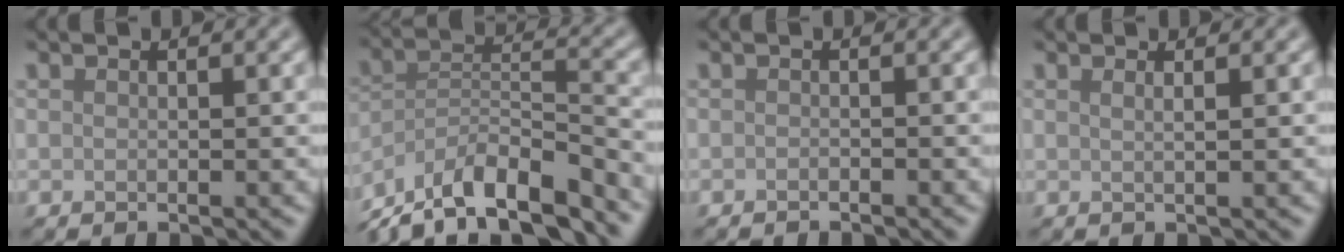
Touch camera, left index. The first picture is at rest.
{"total": 11.4, "force": [-9.3, 2.9, 5.9], "torque": [-0.111, 0.012, -0.162]}
{"total": 0.7, "force": [-0.6, 0.1, 0.2], "torque": [-0.002, -0.001, -0.011]}
{"total": 1.5, "force": [0.6, 0.7, 1.1], "torque": [-0.003, -0.002, -0.005]}